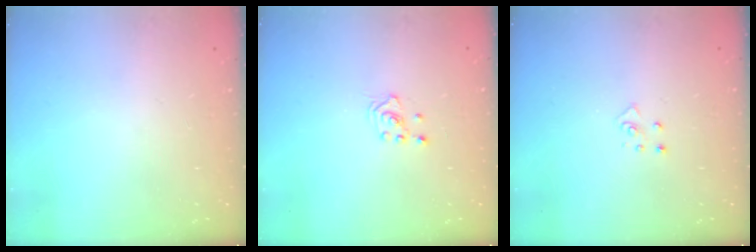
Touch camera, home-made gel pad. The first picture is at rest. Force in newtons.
{"total": 2.0, "press": 2.0, "slide": 0.3}
{"total": 4.1, "press": 4.1, "slide": 0.4}